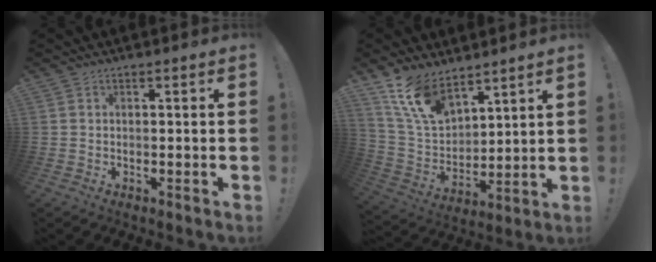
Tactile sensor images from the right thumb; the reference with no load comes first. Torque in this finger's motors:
{"motor_torque": [1.21, 1.31, 0.30, 0.51, 0.32]}